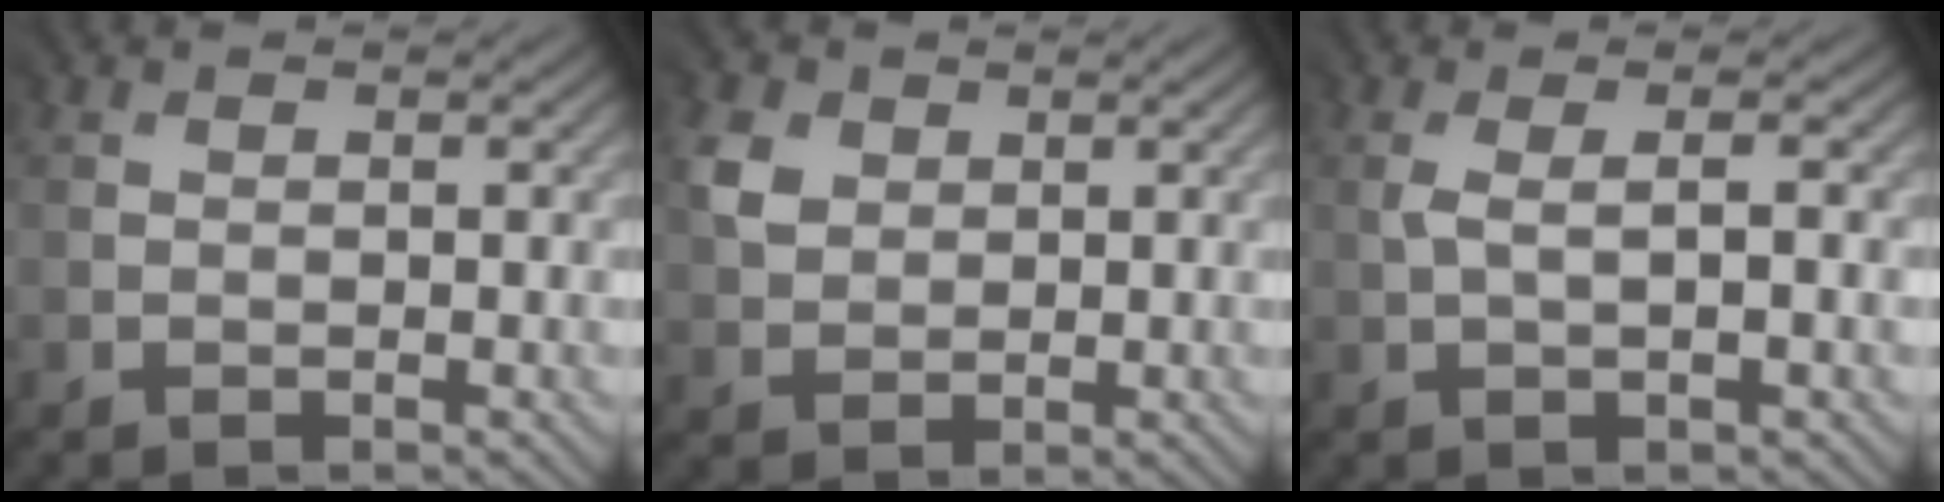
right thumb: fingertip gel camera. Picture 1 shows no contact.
{"total": 3.1, "force": [1.9, 2.4, -0.2], "torque": [-0.008, 0.003, 0.036]}
{"total": 0.8, "force": [0.3, -0.4, 0.7], "torque": [-0.015, 0.004, 0.009]}